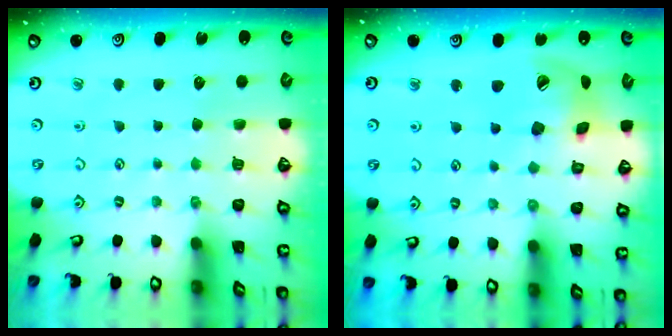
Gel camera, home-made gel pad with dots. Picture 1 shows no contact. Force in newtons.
{"total": 16.1, "press": 16.0, "slide": 2.5}